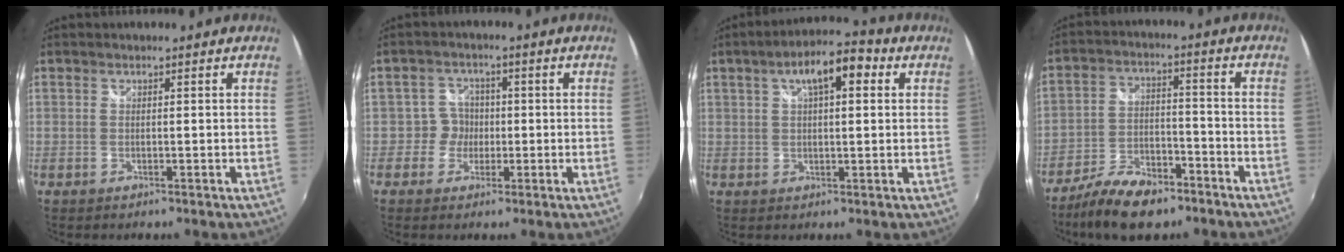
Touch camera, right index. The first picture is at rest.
{"total": 3.7, "force": [-0.9, 3.5, -0.1], "torque": [0.011, 0.008, -0.022]}
{"total": 9.5, "force": [3.7, 3.7, 8.0], "torque": [-0.133, 0.028, 0.056]}
{"total": 13.2, "force": [-9.8, 5.4, 7.0], "torque": [-0.158, -0.011, -0.169]}